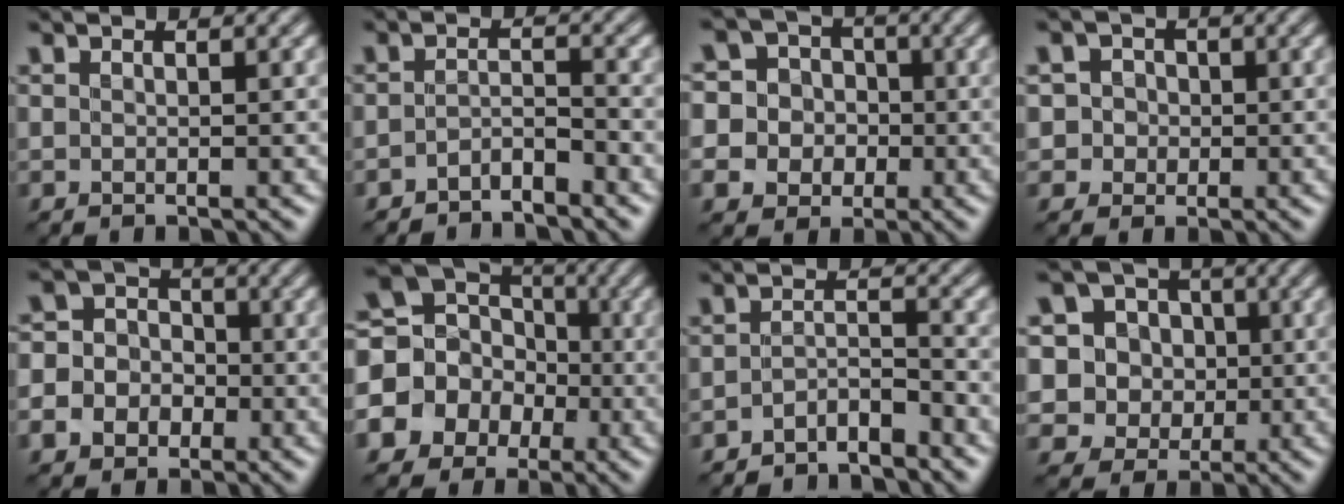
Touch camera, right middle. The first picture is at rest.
{"total": 2.0, "force": [-1.7, 0.4, 0.9], "torque": [-0.017, 0.004, -0.035]}
{"total": 9.4, "force": [-1.4, 9.1, 2.0], "torque": [-0.067, 0.009, -0.035]}
{"total": 3.3, "force": [0.5, 3.2, 0.8], "torque": [0.010, 0.018, -0.001]}
{"total": 7.4, "force": [-2.8, 6.6, 2.0], "torque": [-0.040, -0.004, -0.071]}
{"total": 14.6, "force": [-2.8, 13.6, 4.3], "torque": [-0.138, 0.005, -0.073]}
{"total": 2.4, "force": [-2.1, 0.5, 1.1], "torque": [-0.020, 0.004, -0.043]}
{"total": 8.3, "force": [2.2, 7.6, 2.7], "torque": [-0.068, 0.025, 0.024]}